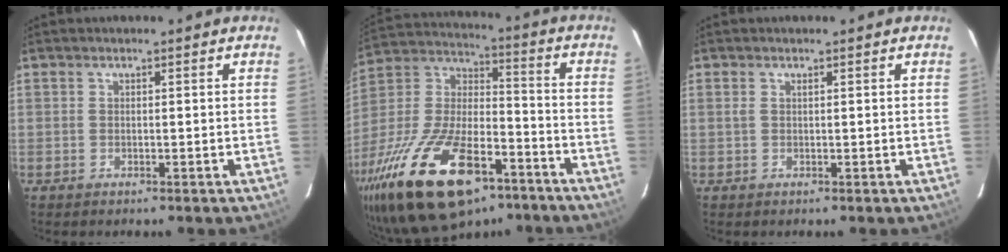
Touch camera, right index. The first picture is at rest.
{"total": 29.7, "force": [-17.2, 13.1, 20.3], "torque": [-0.412, -0.022, -0.280]}
{"total": 0.5, "force": [0.3, 0.1, 0.4], "torque": [-0.011, 0.003, 0.005]}